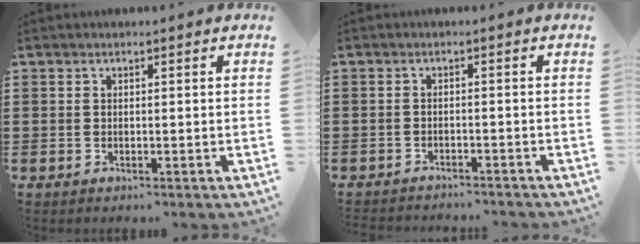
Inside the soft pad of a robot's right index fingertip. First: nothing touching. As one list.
[{"total": 1.6, "force": [-1.6, 0.1, 0.0], "torque": [-0.005, 0.001, -0.035]}]